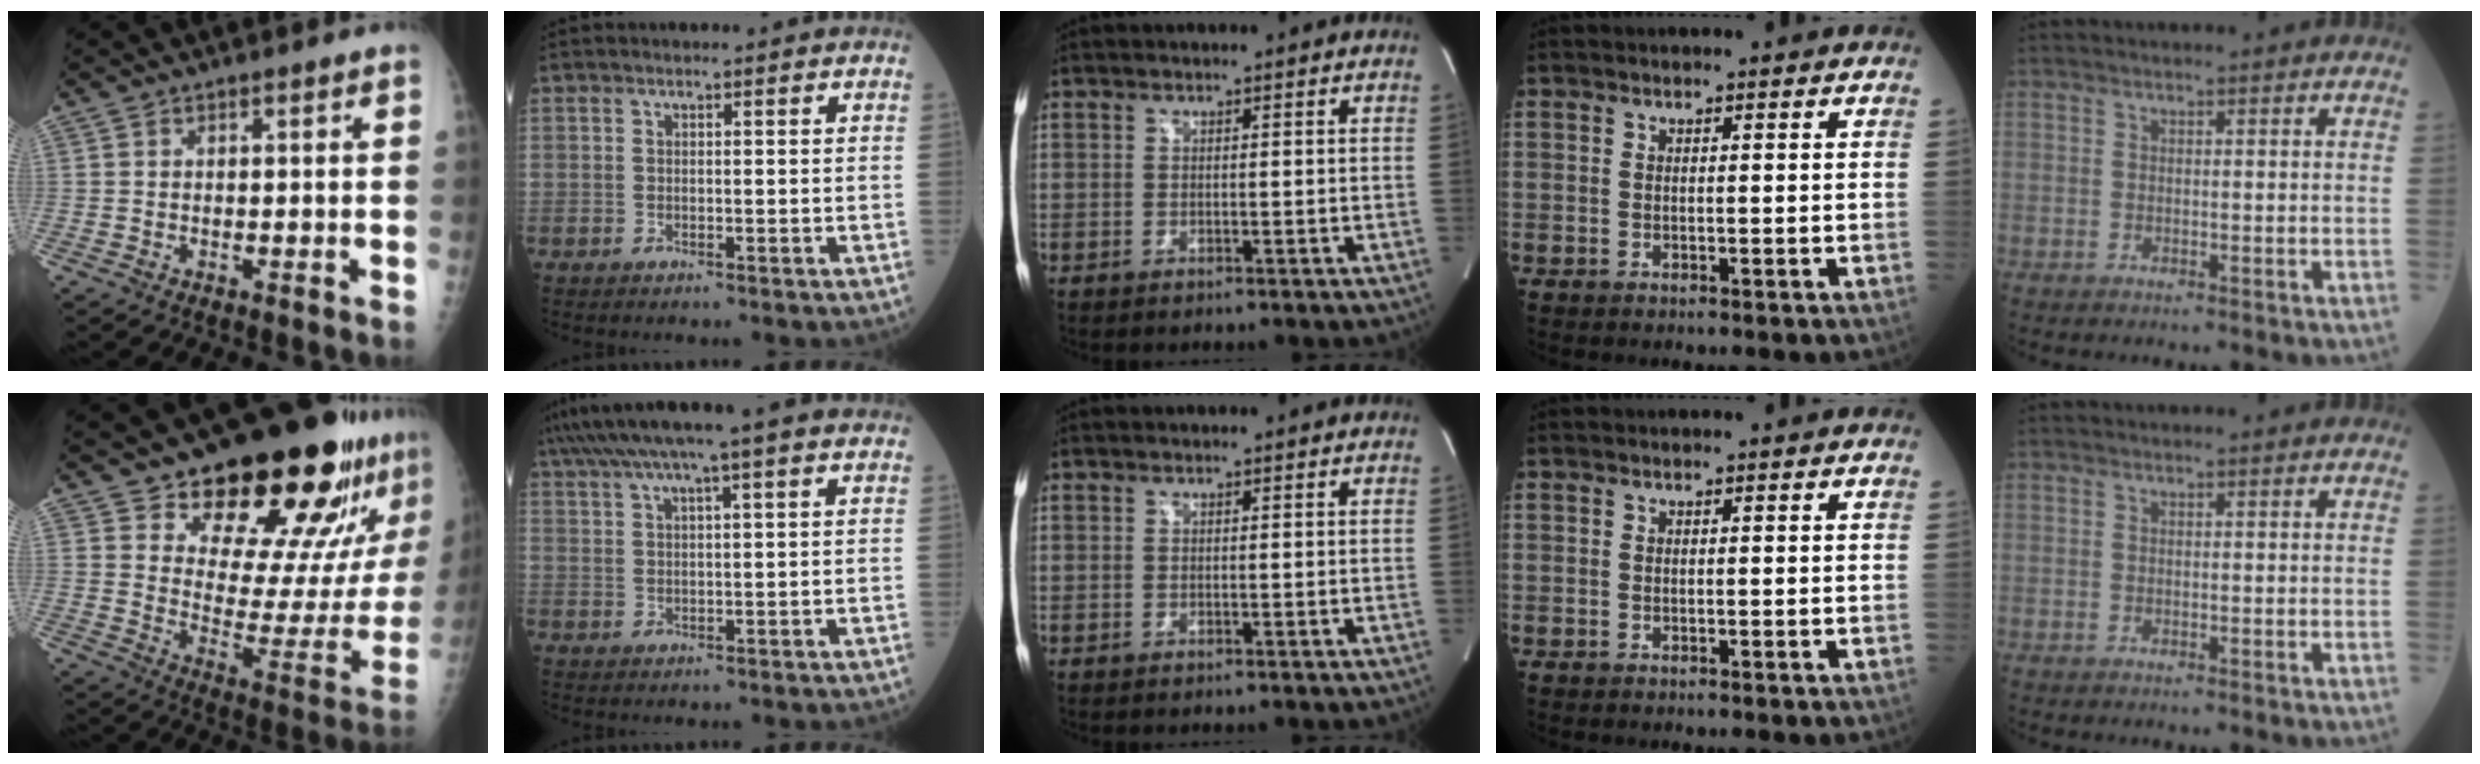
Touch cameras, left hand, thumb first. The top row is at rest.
{"thumb": {"total": 24.0, "force": [18.0, 9.0, 13.2], "torque": [-0.136, -0.110, 0.249]}, "index": {"total": 11.2, "force": [7.9, 0.7, 8.0], "torque": [-0.141, 0.048, 0.122]}}